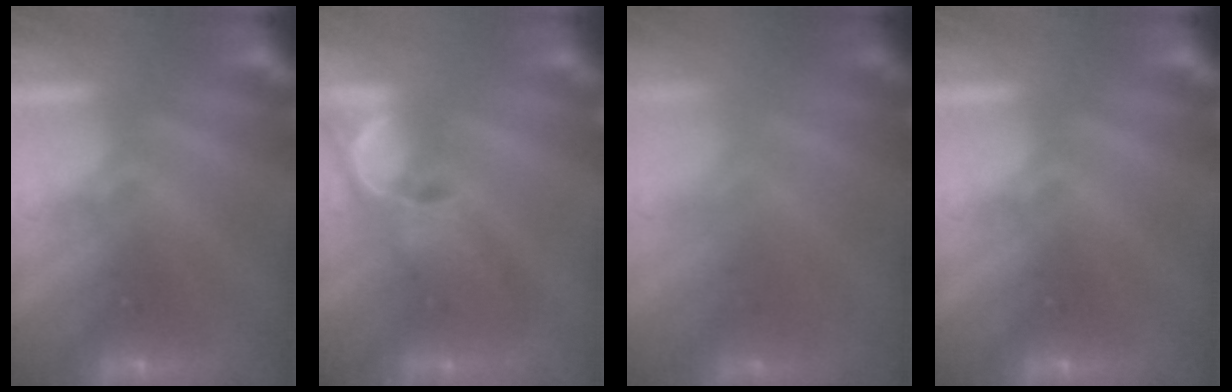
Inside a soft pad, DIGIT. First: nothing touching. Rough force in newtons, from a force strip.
{"total": 5.1}
{"total": 1.6}
{"total": 0.0}